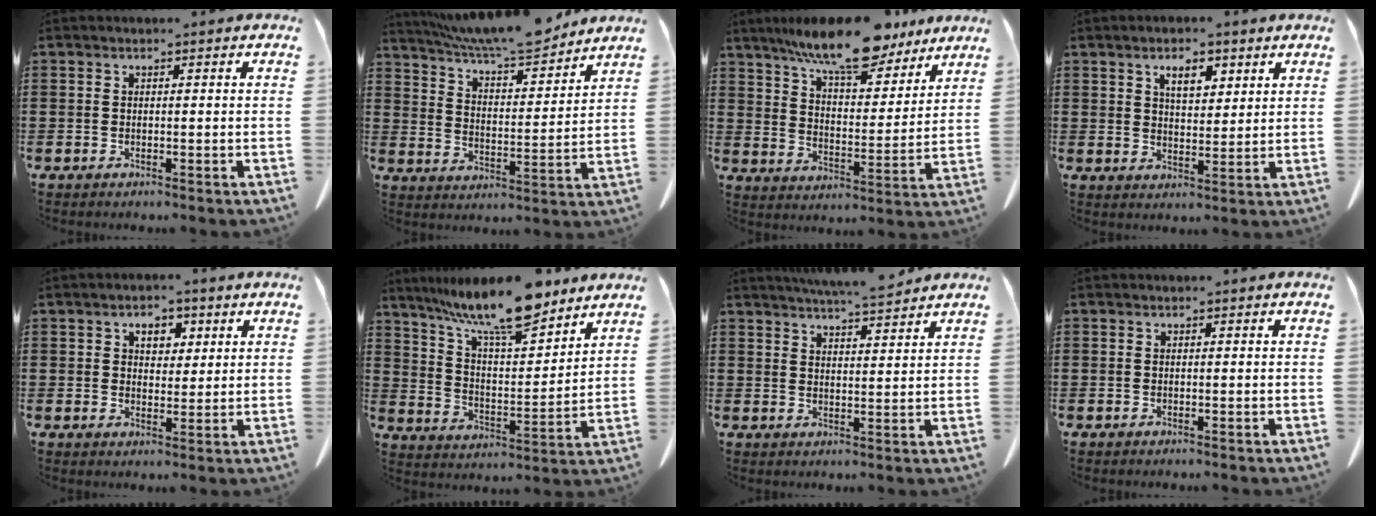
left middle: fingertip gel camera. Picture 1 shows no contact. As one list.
[{"total": 9.0, "force": [8.3, 0.7, 3.5], "torque": [-0.090, -0.044, 0.145]}, {"total": 12.5, "force": [10.2, 2.8, 6.7], "torque": [-0.139, -0.036, 0.178]}, {"total": 4.9, "force": [3.2, 2.1, 3.1], "torque": [-0.053, 0.003, 0.053]}, {"total": 3.7, "force": [2.0, 2.4, 2.0], "torque": [-0.025, 0.004, 0.027]}, {"total": 13.4, "force": [10.6, 2.8, 7.7], "torque": [-0.164, -0.047, 0.186]}, {"total": 5.4, "force": [5.1, 0.1, 1.7], "torque": [-0.039, -0.021, 0.091]}, {"total": 0.0}]